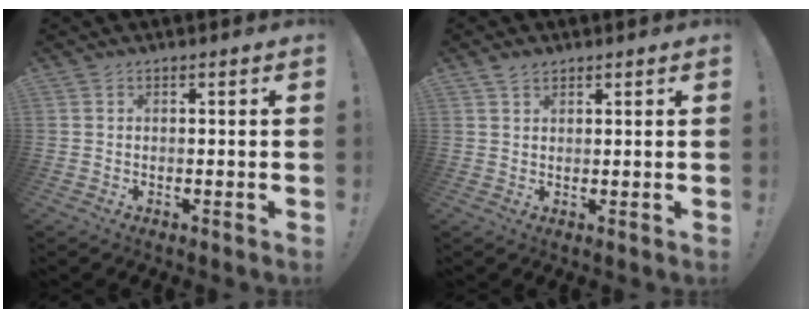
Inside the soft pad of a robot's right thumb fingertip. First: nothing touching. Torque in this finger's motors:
{"motor_torque": [0.00, 0.14, 0.01, -0.17, 0.00]}